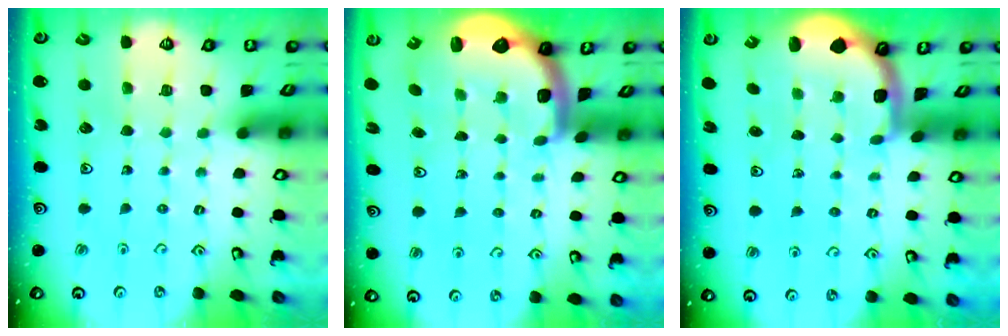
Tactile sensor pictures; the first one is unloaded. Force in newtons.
{"total": 2.8, "press": 2.4, "slide": 1.4}
{"total": 1.5, "press": 1.5, "slide": 0.2}